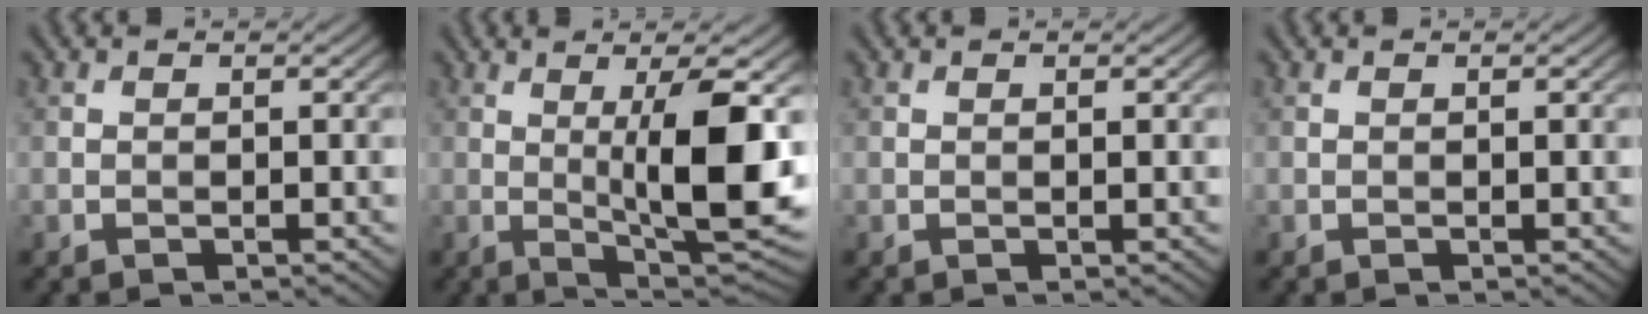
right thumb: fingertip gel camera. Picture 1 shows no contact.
{"total": 11.8, "force": [0.9, 2.4, 11.6], "torque": [-0.174, 0.001, 0.023]}
{"total": 0.0}
{"total": 0.0}